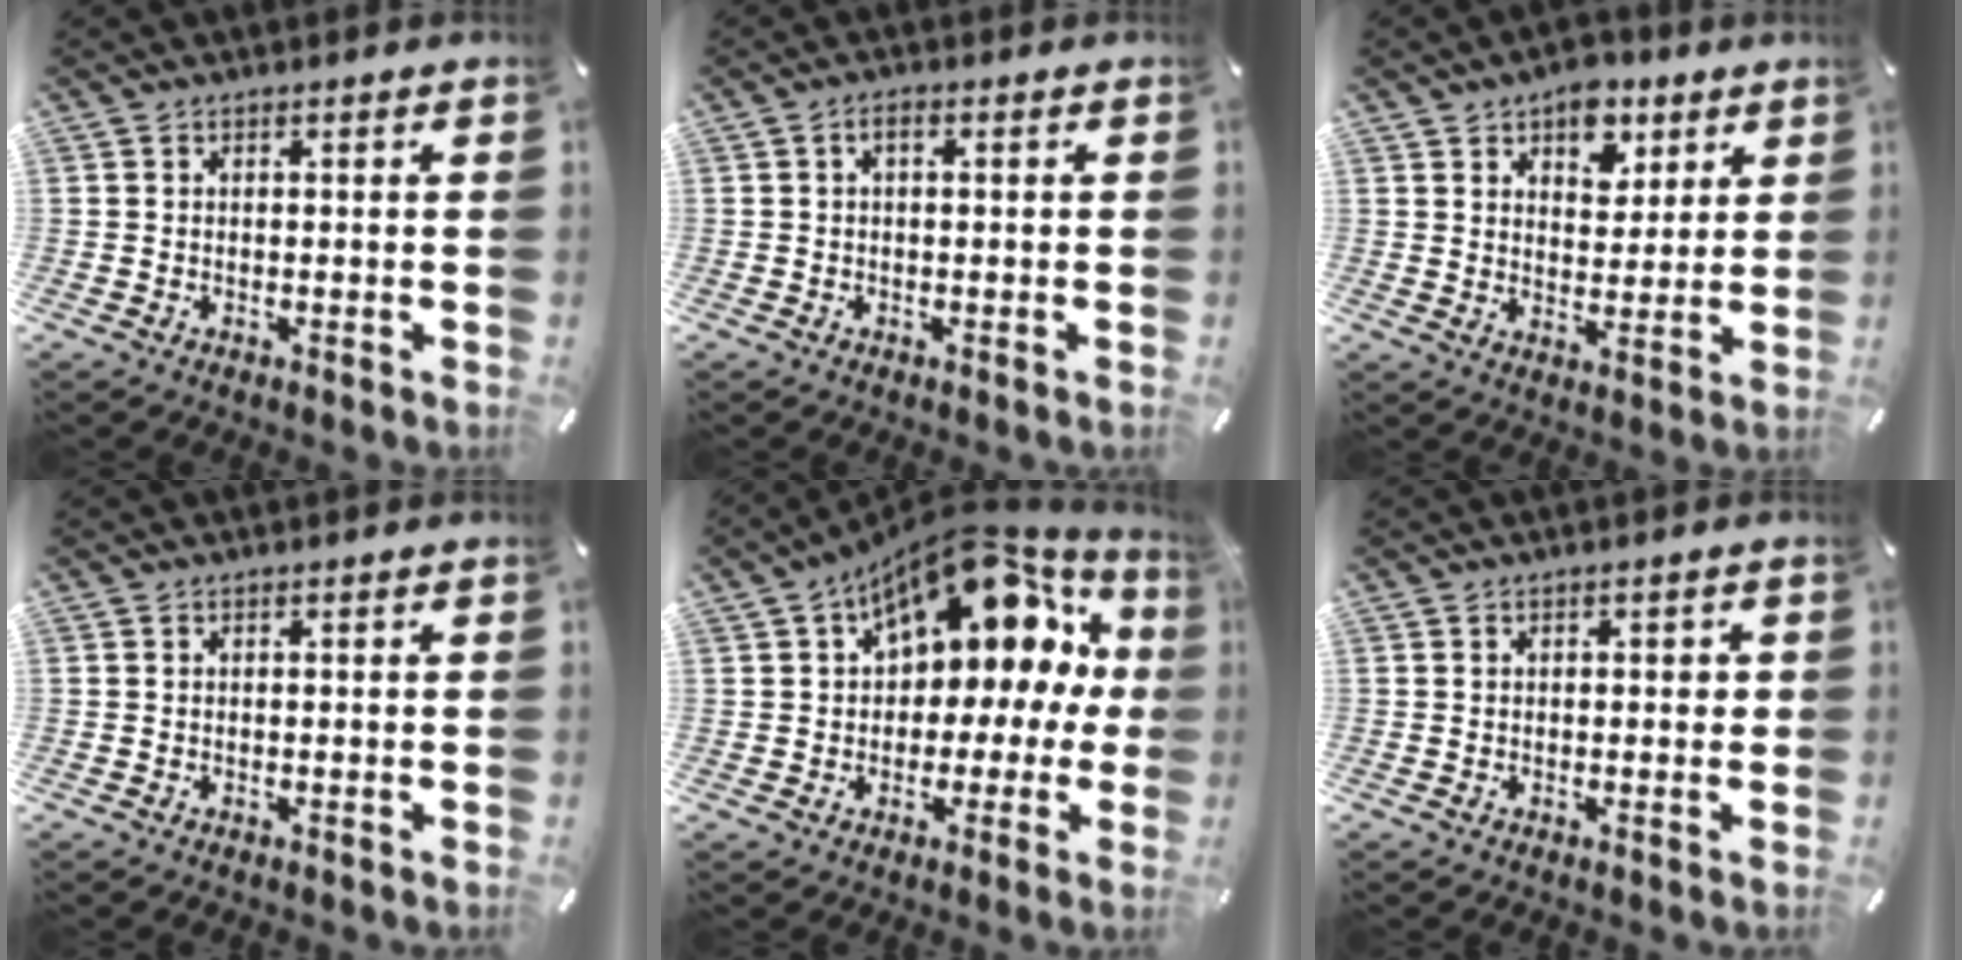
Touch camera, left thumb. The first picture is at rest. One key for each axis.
{"total": 1.8, "fx": 0.1, "fy": 0.6, "fz": 1.7, "tx": -0.033, "ty": 0.006, "tz": -0.001}
{"total": 8.8, "fx": 5.2, "fy": 5.9, "fz": 3.8, "tx": -0.030, "ty": -0.027, "tz": 0.086}
{"total": 0.0}
{"total": 16.7, "fx": 8.5, "fy": 9.1, "fz": 11.1, "tx": -0.162, "ty": -0.052, "tz": 0.145}
{"total": 1.2, "fx": 0.0, "fy": 0.7, "fz": 1.0, "tx": -0.019, "ty": 0.005, "tz": -0.001}